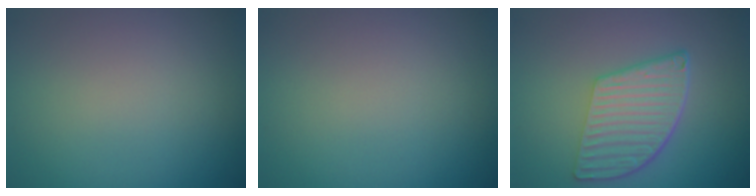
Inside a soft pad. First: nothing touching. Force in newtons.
{"total": 0.0}
{"total": 5.9, "press": 4.2, "slide": 4.2}